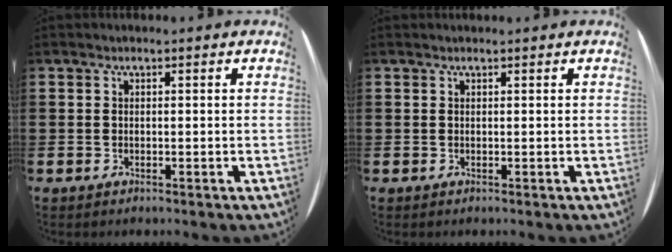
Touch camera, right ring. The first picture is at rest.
{"total": 0.0}